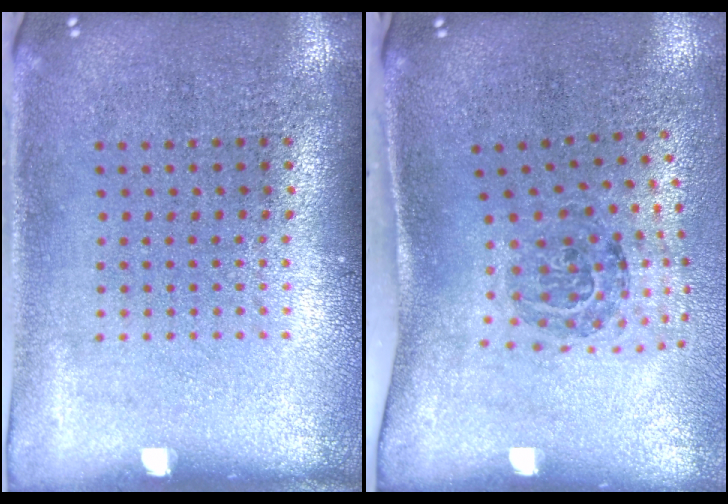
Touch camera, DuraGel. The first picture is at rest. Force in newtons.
{"total": 1.8, "press": 1.3, "slide": 1.3}